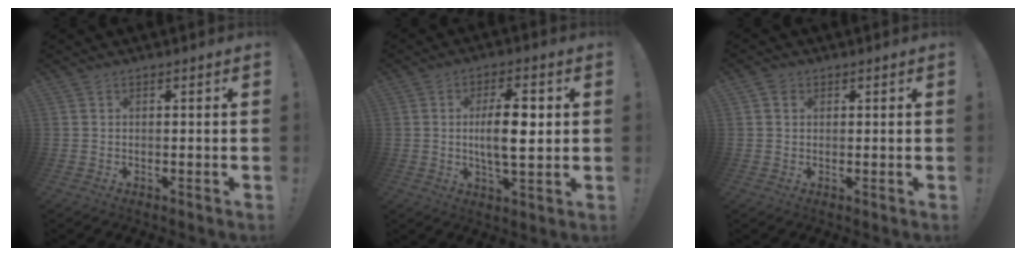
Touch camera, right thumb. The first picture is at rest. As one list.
[{"total": 11.1, "force": [0.6, 4.0, 10.3], "torque": [-0.174, -0.001, 0.003]}, {"total": 1.8, "force": [0.7, 1.5, 0.4], "torque": [-0.006, 0.002, 0.013]}]